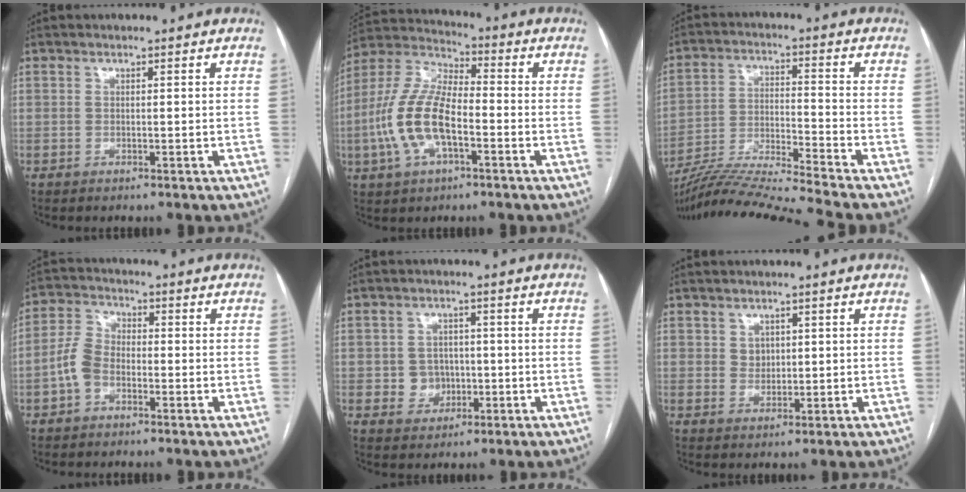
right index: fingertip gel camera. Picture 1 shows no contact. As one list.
[{"total": 13.5, "force": [-3.4, 5.5, 11.9], "torque": [-0.269, 0.011, -0.067]}, {"total": 15.7, "force": [-14.2, -3.3, 5.7], "torque": [-0.094, -0.005, -0.249]}, {"total": 5.3, "force": [-2.0, 3.3, 3.5], "torque": [-0.086, 0.016, -0.045]}, {"total": 4.1, "force": [-0.5, 3.9, 1.3], "torque": [-0.014, 0.010, 0.000]}, {"total": 2.0, "force": [0.8, 1.7, 0.8], "torque": [-0.012, -0.002, 0.016]}]